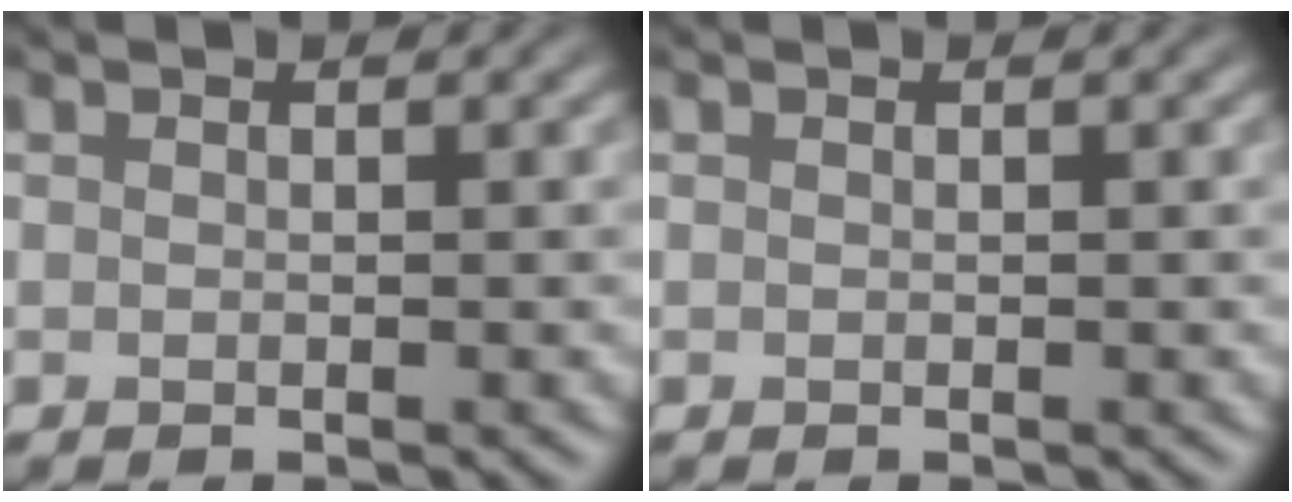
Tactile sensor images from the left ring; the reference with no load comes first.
{"total": 0.0}